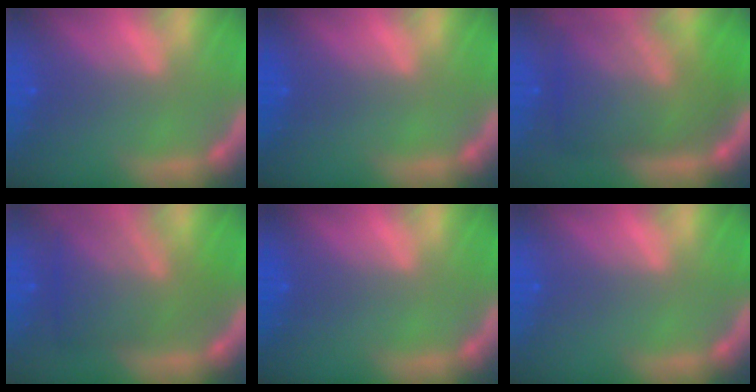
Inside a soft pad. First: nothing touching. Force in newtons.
{"total": 0.0}
{"total": 10.0}
{"total": 7.6}
{"total": 0.0}
{"total": 0.0}